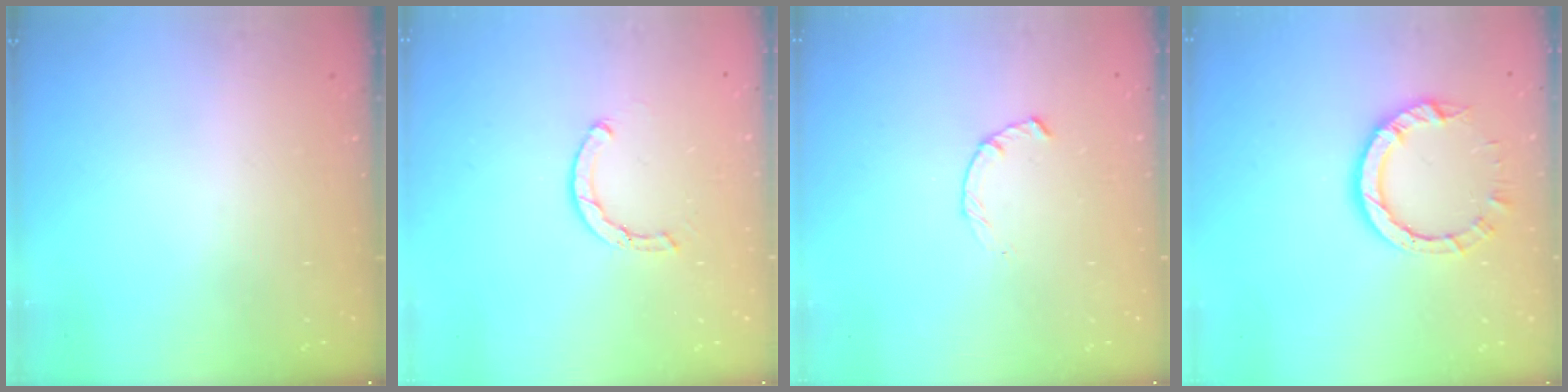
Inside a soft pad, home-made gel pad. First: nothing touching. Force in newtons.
{"total": 2.5, "press": 2.5, "slide": 0.1}
{"total": 2.3, "press": 2.2, "slide": 0.4}
{"total": 7.6, "press": 7.6, "slide": 0.8}